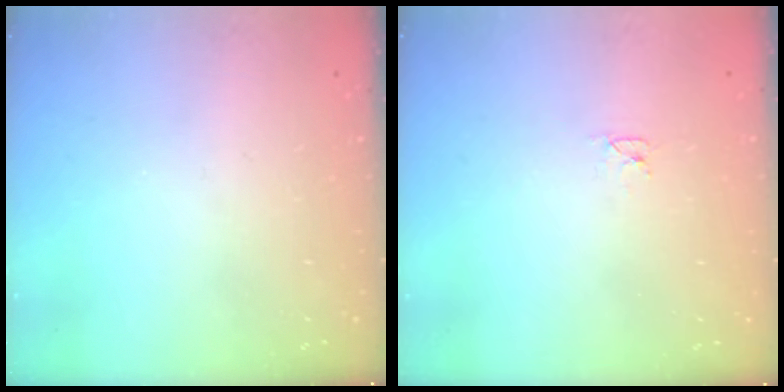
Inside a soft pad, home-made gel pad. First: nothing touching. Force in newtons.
{"total": 2.6, "press": 2.6, "slide": 0.3}